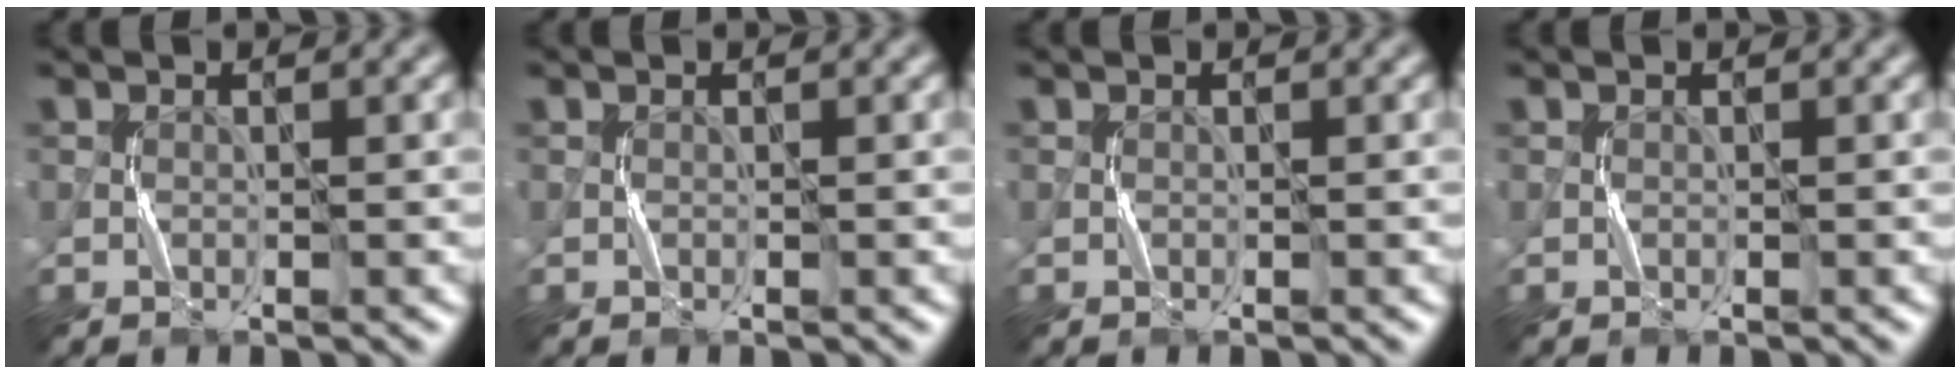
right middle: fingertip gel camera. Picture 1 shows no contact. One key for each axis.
{"total": 0.0}
{"total": 0.0}
{"total": 0.0}